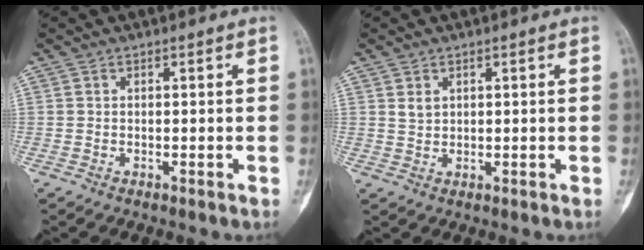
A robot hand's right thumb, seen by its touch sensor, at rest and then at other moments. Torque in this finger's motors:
{"motor_torque": [-0.11, 0.29, 0.03, -0.09, -0.01]}